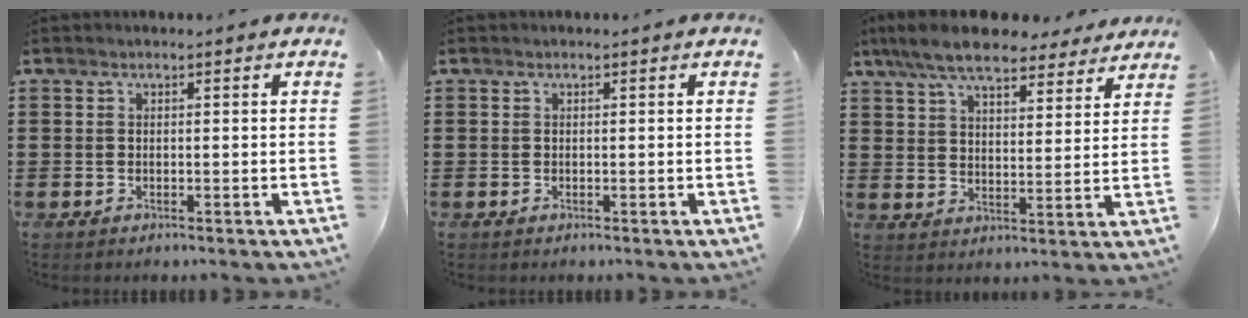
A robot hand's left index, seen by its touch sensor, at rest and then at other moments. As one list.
[{"total": 0.0}, {"total": 9.0, "force": [7.9, 1.9, 3.9], "torque": [-0.106, -0.022, 0.145]}]